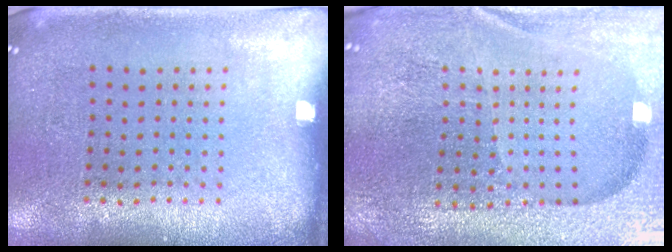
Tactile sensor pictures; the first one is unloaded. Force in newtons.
{"total": 5.1, "press": 4.7, "slide": 1.8}